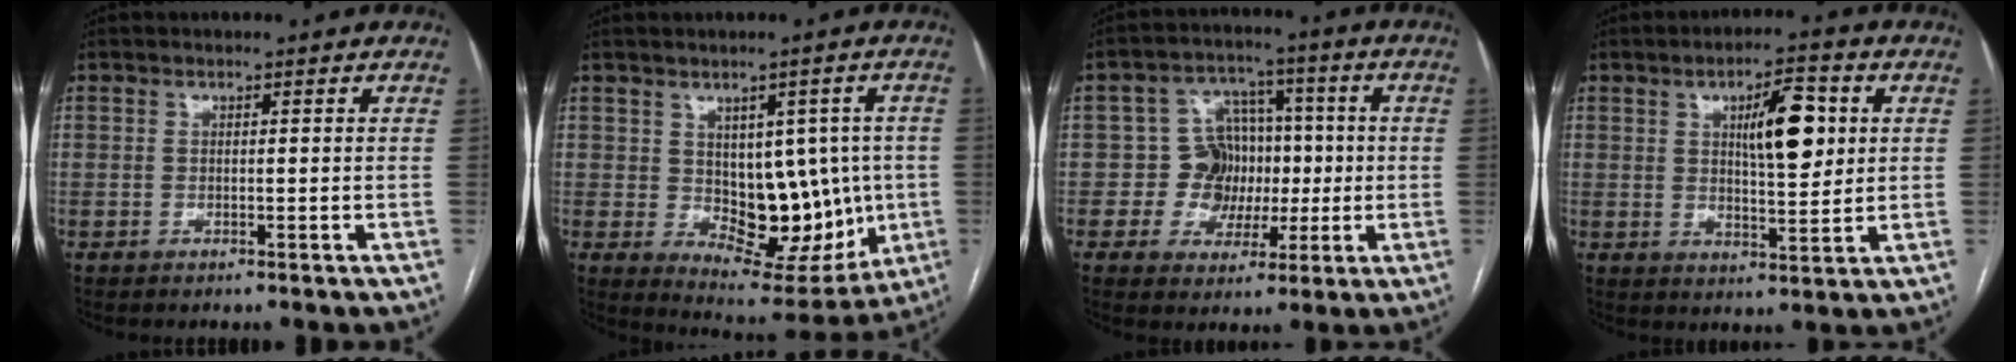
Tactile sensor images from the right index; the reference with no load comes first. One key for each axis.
{"total": 12.7, "fx": -0.3, "fy": 7.5, "fz": 10.3, "tx": -0.117, "ty": 0.012, "tz": 0.024}
{"total": 8.9, "fx": -0.3, "fy": 8.3, "fz": 3.2, "tx": -0.039, "ty": 0.040, "tz": 0.002}
{"total": 9.1, "fx": 2.5, "fy": 2.6, "fz": 8.4, "tx": -0.131, "ty": 0.009, "tz": 0.044}